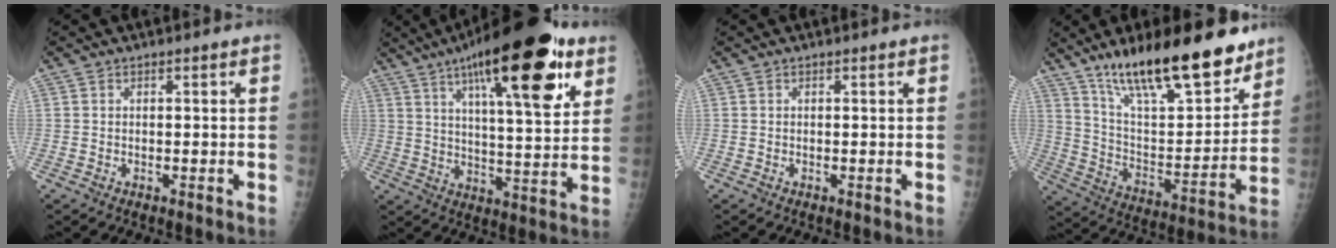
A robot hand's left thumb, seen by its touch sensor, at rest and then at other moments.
{"total": 24.4, "force": [12.5, 7.0, 19.8], "torque": [-0.285, -0.025, 0.189]}
{"total": 0.0}
{"total": 24.5, "force": [17.5, 7.4, 15.5], "torque": [-0.214, -0.079, 0.293]}